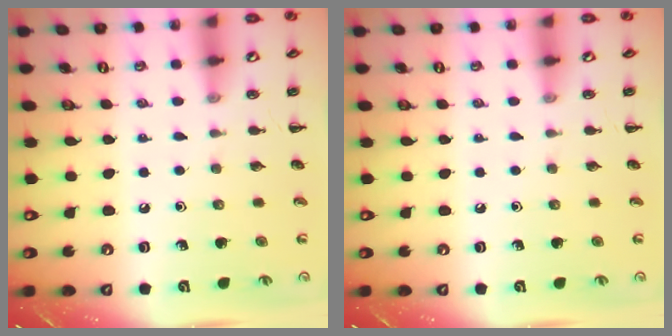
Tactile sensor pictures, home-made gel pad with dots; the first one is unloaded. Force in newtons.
{"total": 0.0}